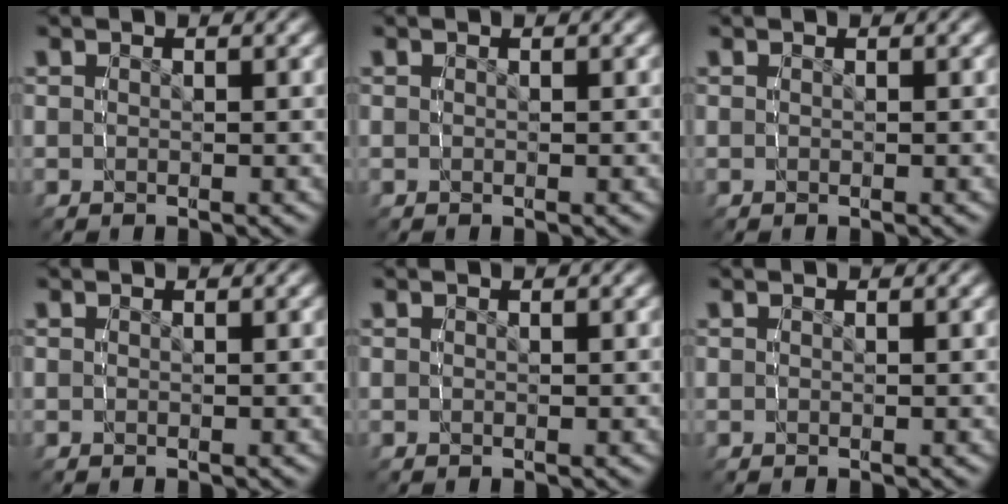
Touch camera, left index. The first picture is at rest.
{"total": 0.0}
{"total": 0.0}
{"total": 0.0}
{"total": 0.0}
{"total": 0.0}